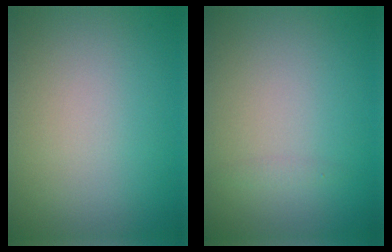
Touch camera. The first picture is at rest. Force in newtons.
{"total": 0.6, "press": 0.6, "slide": 0.1}